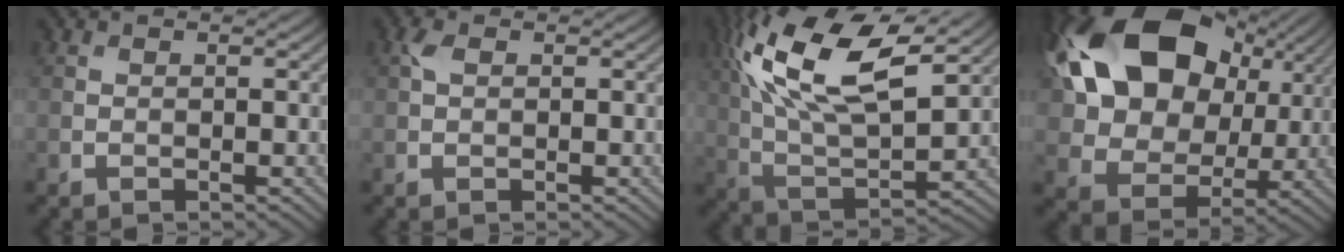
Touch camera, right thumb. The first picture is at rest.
{"total": 1.5, "force": [0.5, 0.9, 1.0], "torque": [-0.027, 0.005, 0.009]}
{"total": 17.4, "force": [8.0, 6.8, 13.8], "torque": [-0.311, 0.024, 0.147]}
{"total": 19.9, "force": [6.7, 14.2, 12.3], "torque": [-0.282, 0.024, 0.134]}